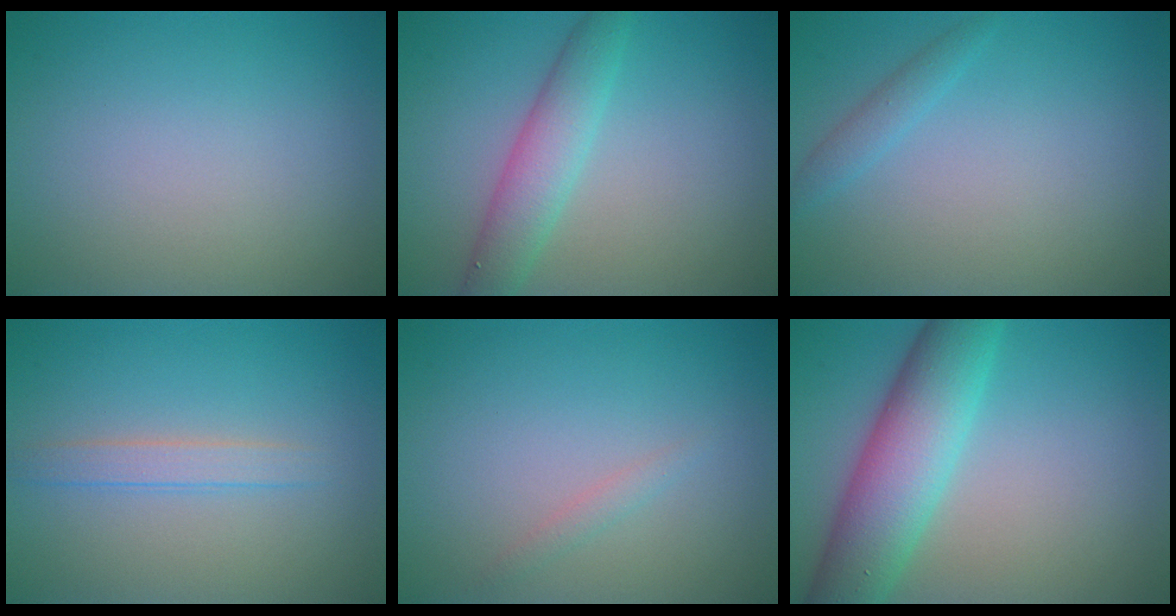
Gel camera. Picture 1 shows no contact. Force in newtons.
{"total": 3.8, "press": 3.8, "slide": 0.3}
{"total": 1.3, "press": 1.3, "slide": 0.1}
{"total": 1.8, "press": 1.7, "slide": 0.2}
{"total": 0.8, "press": 0.8, "slide": 0.0}
{"total": 7.8, "press": 7.8, "slide": 0.4}